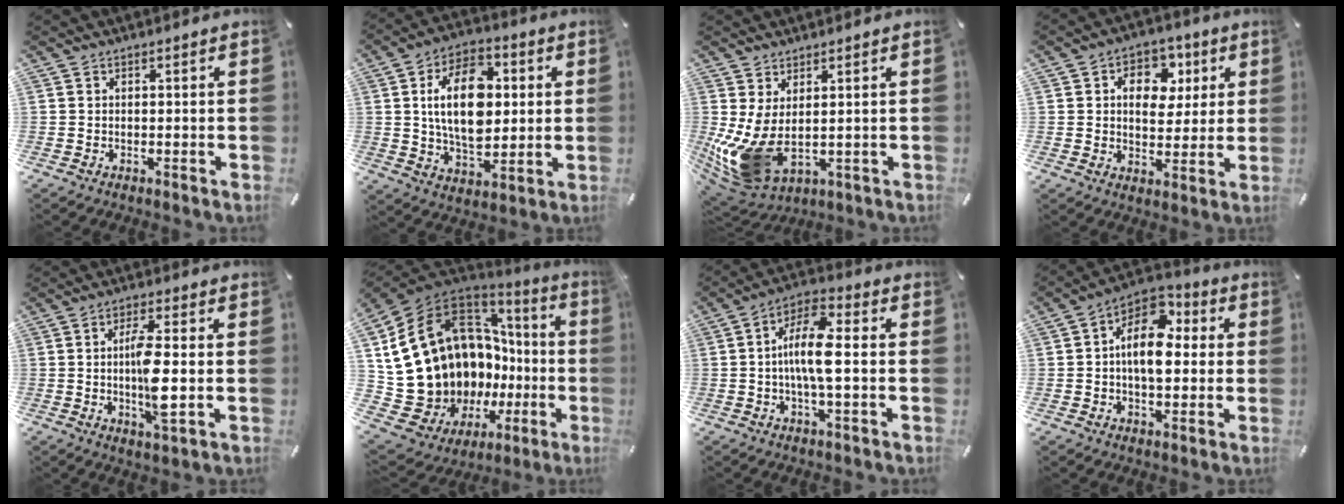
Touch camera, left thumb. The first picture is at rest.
{"total": 16.5, "force": [2.3, 10.5, 12.5], "torque": [-0.239, 0.006, 0.037]}
{"total": 10.4, "force": [-0.9, 5.9, 8.5], "torque": [-0.191, -0.018, -0.006]}
{"total": 10.1, "force": [2.9, 8.0, 5.4], "torque": [-0.065, -0.009, 0.047]}
{"total": 8.9, "force": [-0.5, 2.0, 8.6], "torque": [-0.169, -0.009, -0.011]}
{"total": 18.7, "force": [1.0, 14.2, 12.1], "torque": [-0.205, -0.083, 0.085]}
{"total": 11.2, "force": [-0.8, 3.6, 10.5], "torque": [-0.209, 0.003, -0.017]}
{"total": 12.4, "force": [1.2, 8.3, 9.1], "torque": [-0.158, -0.012, 0.021]}